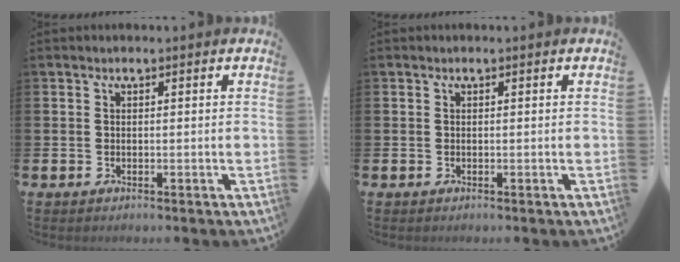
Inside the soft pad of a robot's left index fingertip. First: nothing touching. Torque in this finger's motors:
{"motor_torque": [0.00, 0.00, 0.00, 0.00]}